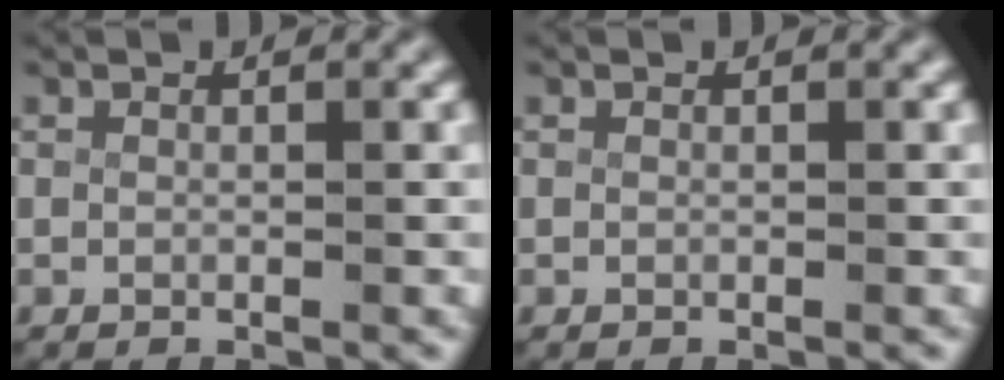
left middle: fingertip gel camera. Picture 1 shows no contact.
{"total": 0.0}